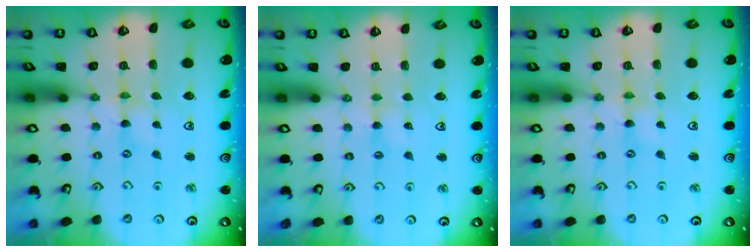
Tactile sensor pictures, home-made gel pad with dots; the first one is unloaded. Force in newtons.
{"total": 1.5, "press": 1.5, "slide": 0.3}
{"total": 0.0}